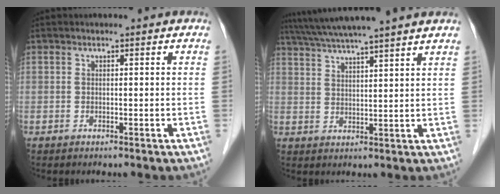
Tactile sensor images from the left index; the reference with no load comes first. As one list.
[{"total": 13.0, "force": [11.3, -1.1, 6.3], "torque": [-0.112, 0.026, 0.165]}]